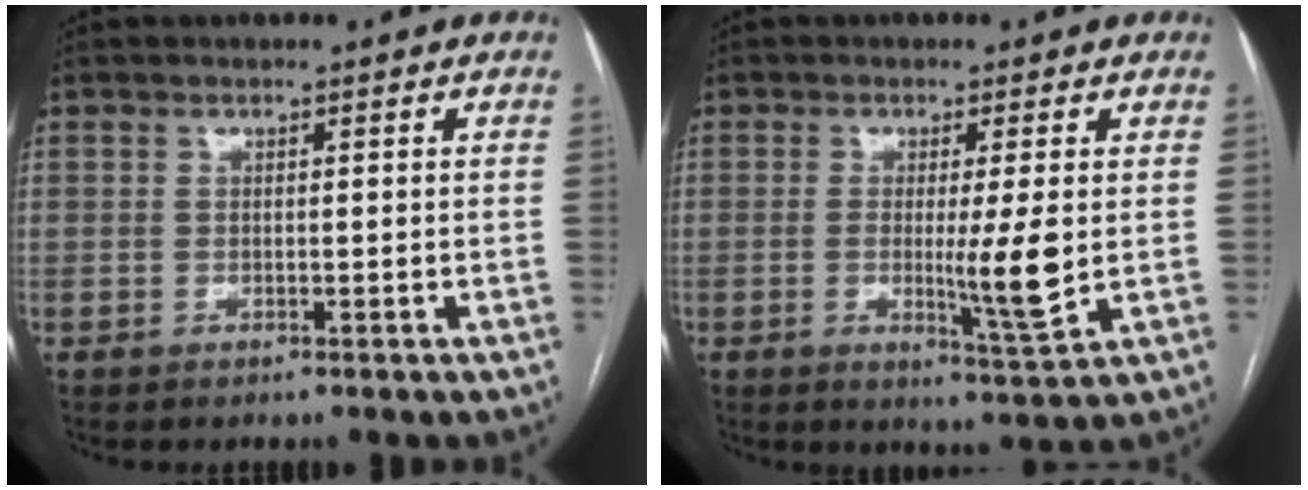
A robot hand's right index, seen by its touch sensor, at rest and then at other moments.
{"total": 7.0, "force": [-0.4, 0.2, 7.0], "torque": [-0.110, -0.015, -0.005]}